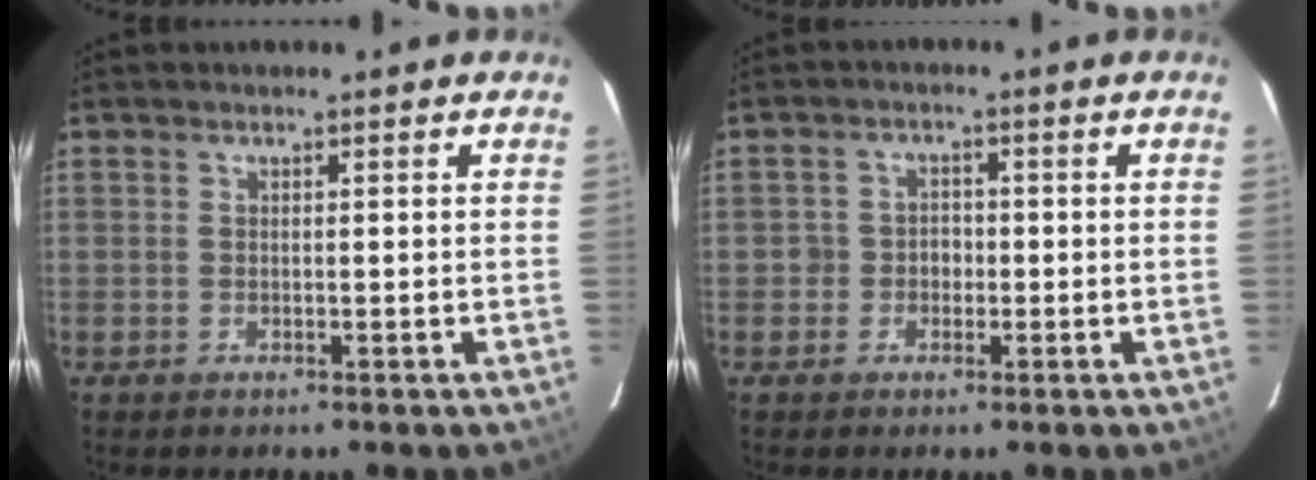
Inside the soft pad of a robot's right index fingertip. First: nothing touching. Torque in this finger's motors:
{"motor_torque": [0.05, 0.05, 0.02, 0.02]}